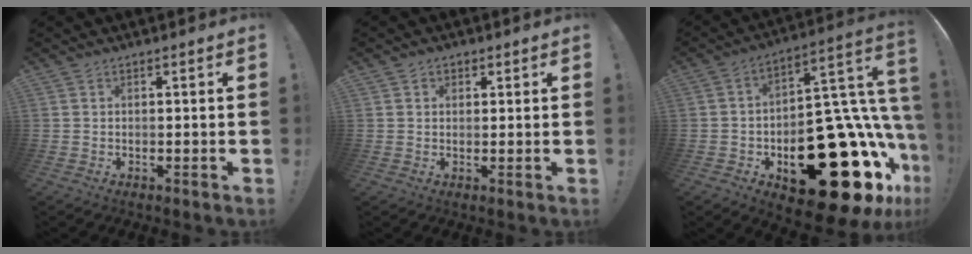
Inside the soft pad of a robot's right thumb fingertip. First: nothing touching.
{"total": 1.7, "force": [0.8, 1.5, 0.3], "torque": [0.005, -0.003, 0.013]}
{"total": 36.1, "force": [-12.1, 18.8, 28.4], "torque": [-0.341, 0.048, -0.142]}